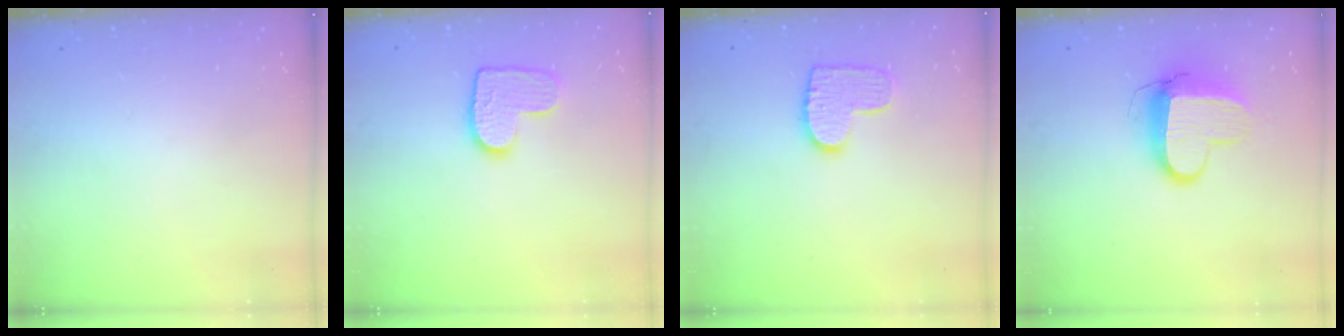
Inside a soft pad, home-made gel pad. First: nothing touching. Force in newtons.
{"total": 10.3, "press": 10.2, "slide": 0.6}
{"total": 10.2, "press": 10.1, "slide": 0.5}
{"total": 11.1, "press": 11.0, "slide": 1.0}